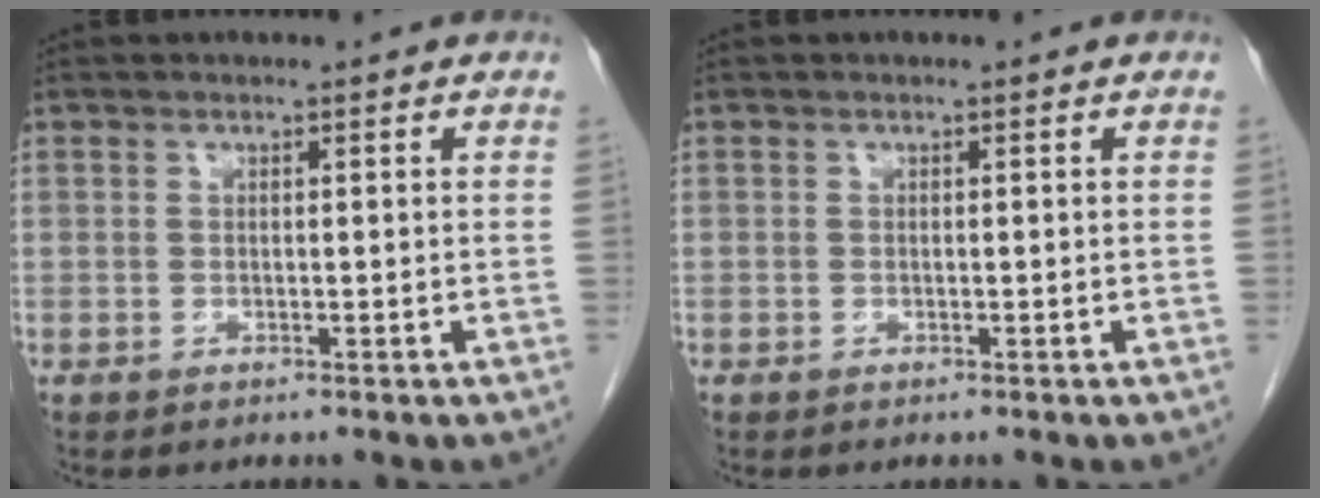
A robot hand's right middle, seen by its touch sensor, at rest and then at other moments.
{"total": 0.0}